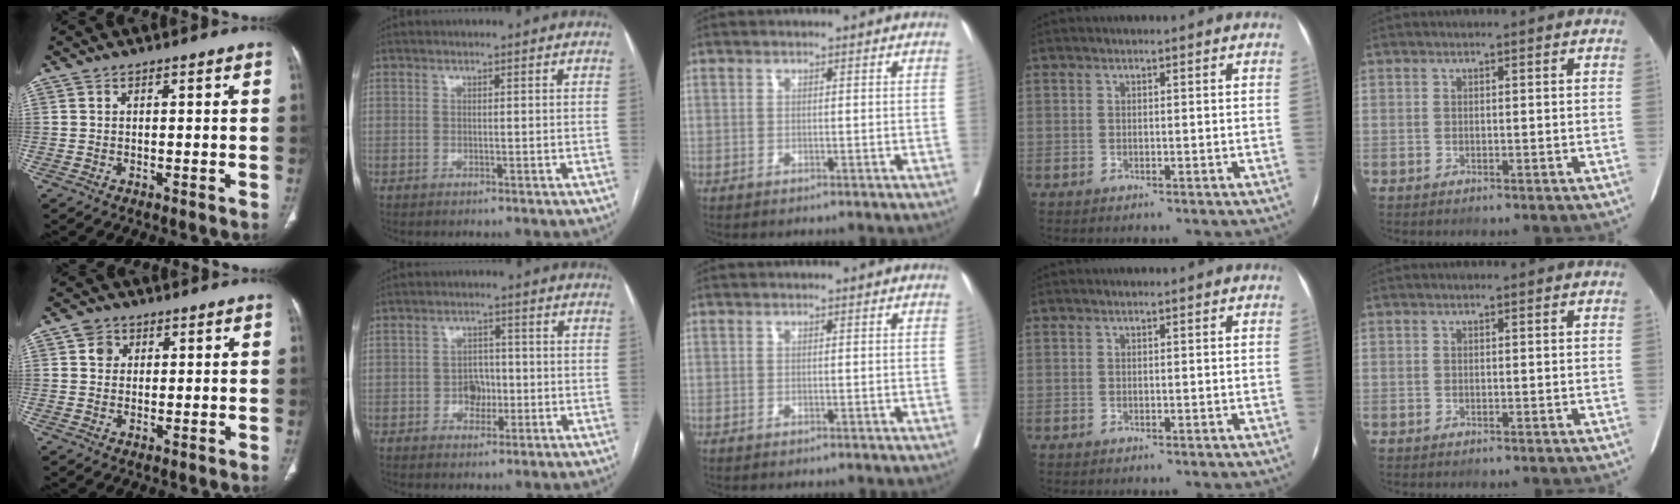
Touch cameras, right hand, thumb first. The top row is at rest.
{"thumb": {"total": 2.9, "force": [1.0, 2.6, 1.0], "torque": [-0.003, -0.002, 0.014]}, "index": {"total": 3.7, "force": [-0.9, 2.9, 2.2], "torque": [-0.029, 0.009, -0.012]}}